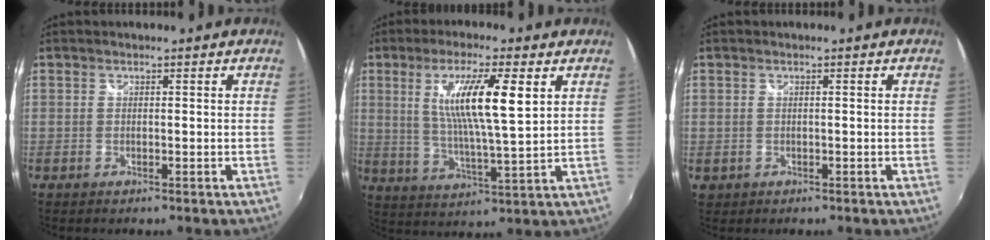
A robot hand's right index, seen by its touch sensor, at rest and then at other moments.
{"total": 12.0, "force": [3.8, 1.1, 11.3], "torque": [-0.202, -0.007, 0.070]}
{"total": 1.4, "force": [-0.1, 1.3, 0.3], "torque": [-0.004, -0.004, 0.000]}